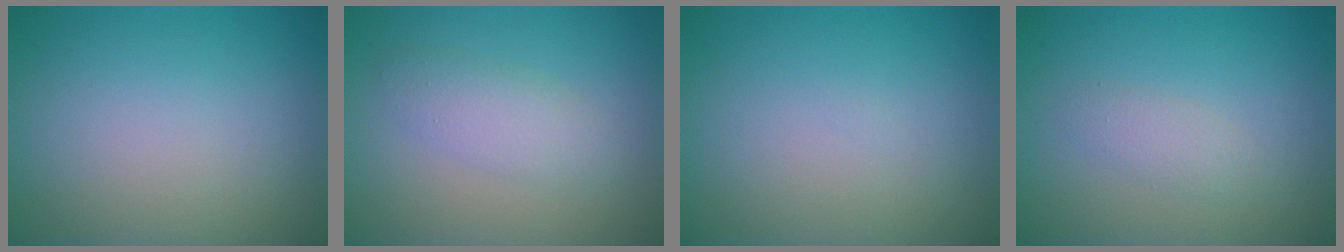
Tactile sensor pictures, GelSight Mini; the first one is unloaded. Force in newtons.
{"total": 2.5, "press": 2.5, "slide": 0.1}
{"total": 0.0}
{"total": 1.4, "press": 1.4, "slide": 0.1}